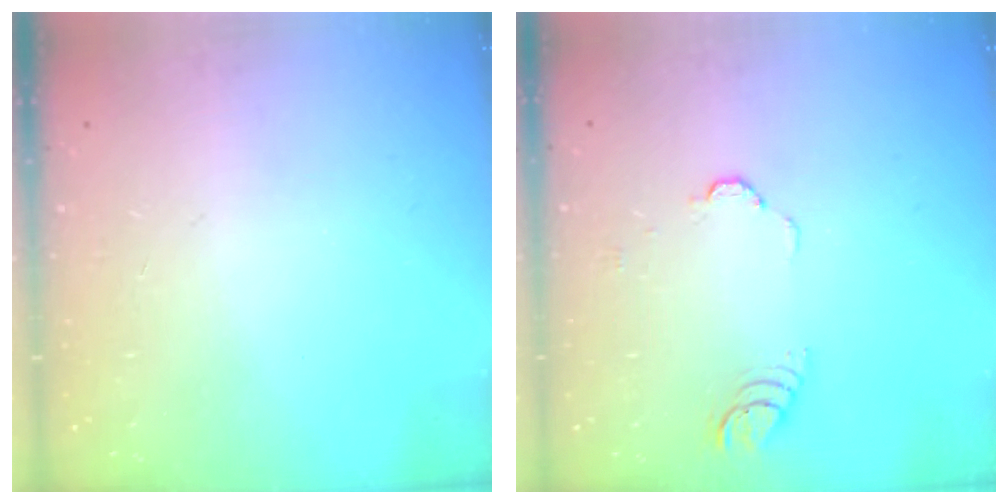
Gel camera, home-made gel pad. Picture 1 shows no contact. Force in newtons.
{"total": 3.0, "press": 3.0, "slide": 0.3}